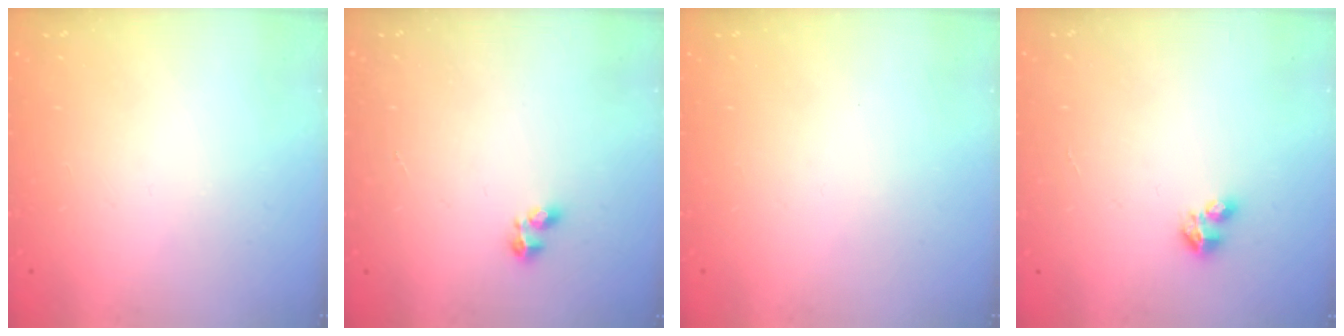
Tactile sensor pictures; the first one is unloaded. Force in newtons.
{"total": 2.2, "press": 2.1, "slide": 0.7}
{"total": 0.0}
{"total": 3.2, "press": 3.2, "slide": 0.3}